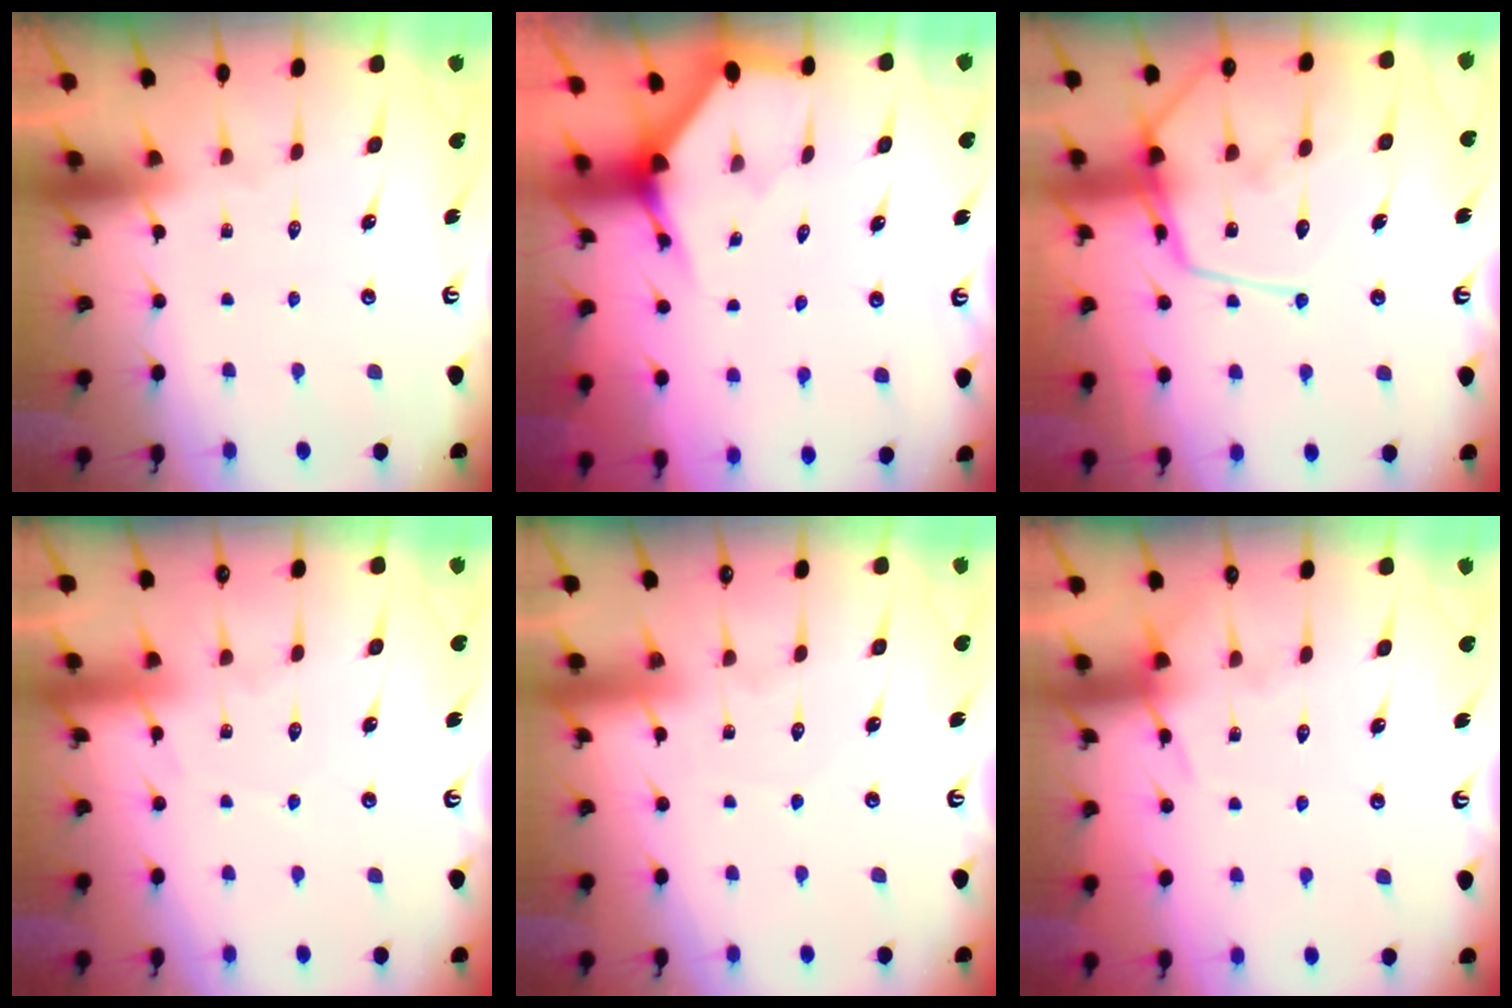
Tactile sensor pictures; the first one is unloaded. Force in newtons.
{"total": 3.4, "press": 3.4, "slide": 0.2}
{"total": 18.2, "press": 18.2, "slide": 1.6}
{"total": 2.9, "press": 2.8, "slide": 0.4}
{"total": 4.3, "press": 4.2, "slide": 0.5}
{"total": 6.9, "press": 6.9, "slide": 0.9}